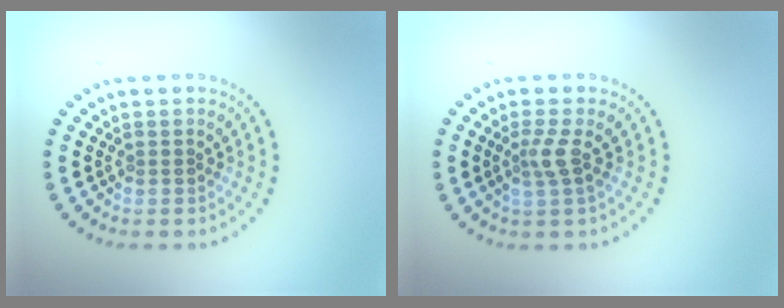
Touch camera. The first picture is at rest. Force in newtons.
{"total": 2.0, "press": 1.4, "slide": 1.3}